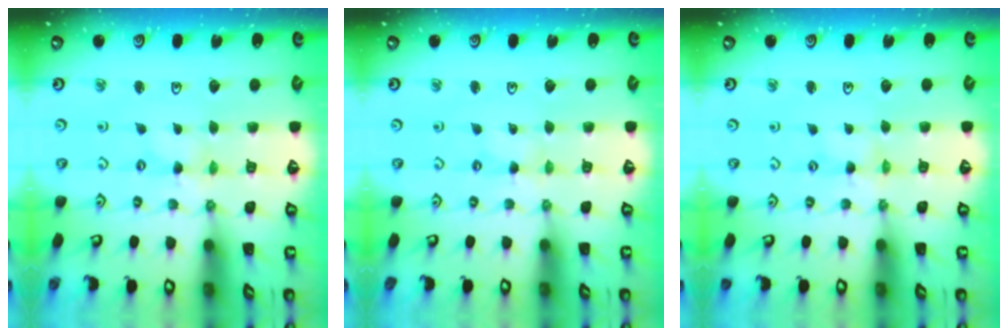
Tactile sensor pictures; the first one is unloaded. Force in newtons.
{"total": 0.0}
{"total": 1.2, "press": 1.2, "slide": 0.2}